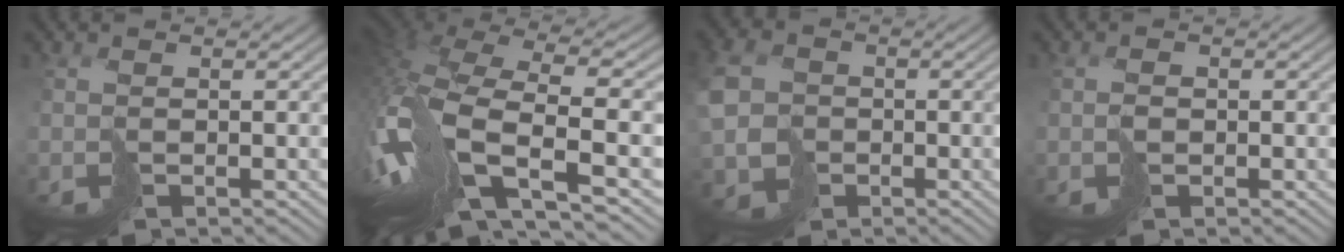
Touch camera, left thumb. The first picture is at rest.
{"total": 14.1, "force": [-3.5, 6.4, 12.1], "torque": [-0.309, -0.036, -0.023]}
{"total": 6.8, "force": [-0.7, 6.1, 2.7], "torque": [-0.089, -0.004, -0.022]}
{"total": 0.9, "force": [-0.1, 0.8, 0.4], "torque": [0.000, 0.001, 0.002]}